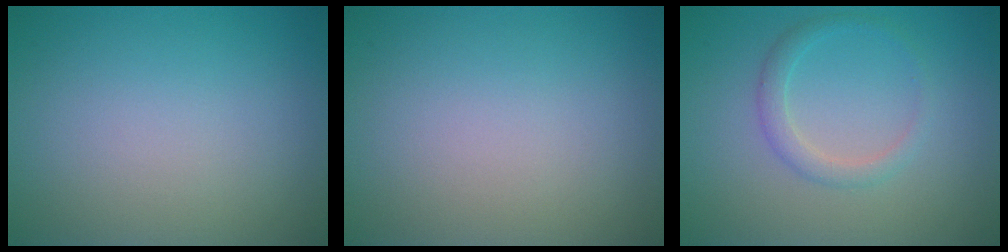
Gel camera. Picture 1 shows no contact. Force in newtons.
{"total": 0.0}
{"total": 1.8, "press": 1.8, "slide": 0.2}